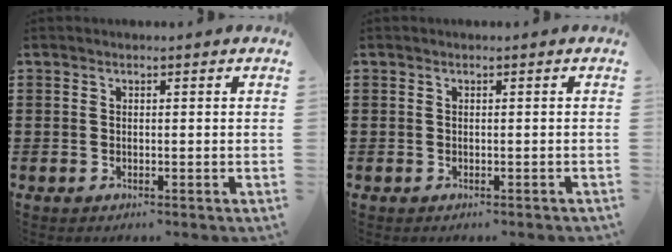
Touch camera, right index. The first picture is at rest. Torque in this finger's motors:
{"motor_torque": [-0.29, 0.15, -0.02, -0.02]}